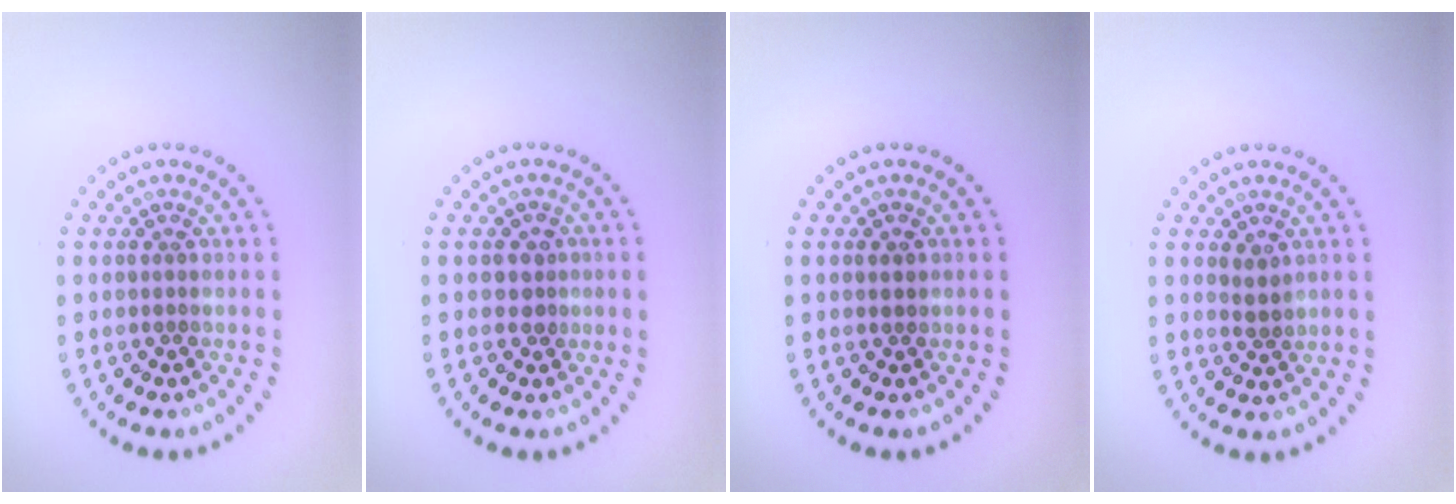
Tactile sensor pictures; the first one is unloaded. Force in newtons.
{"total": 1.7, "press": 1.4, "slide": 1.0}
{"total": 0.8, "press": 0.8, "slide": 0.1}
{"total": 1.0, "press": 0.8, "slide": 0.7}